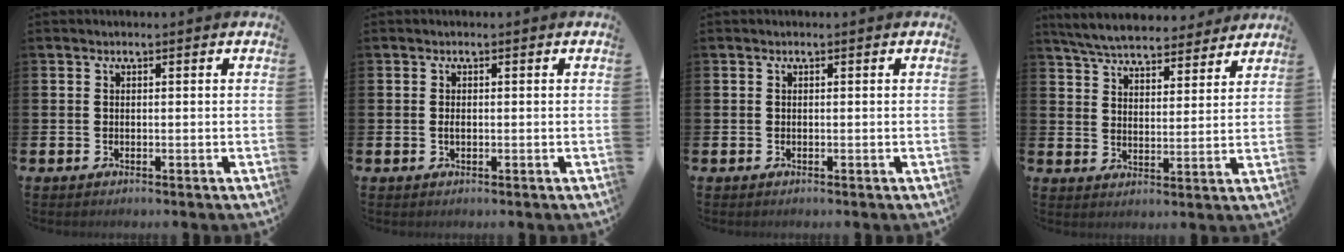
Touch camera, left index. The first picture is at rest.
{"total": 0.8, "force": [-0.1, 0.4, 0.6], "torque": [-0.009, 0.000, -0.004]}
{"total": 0.0}
{"total": 6.5, "force": [6.2, 1.2, 1.4], "torque": [-0.046, -0.038, 0.110]}